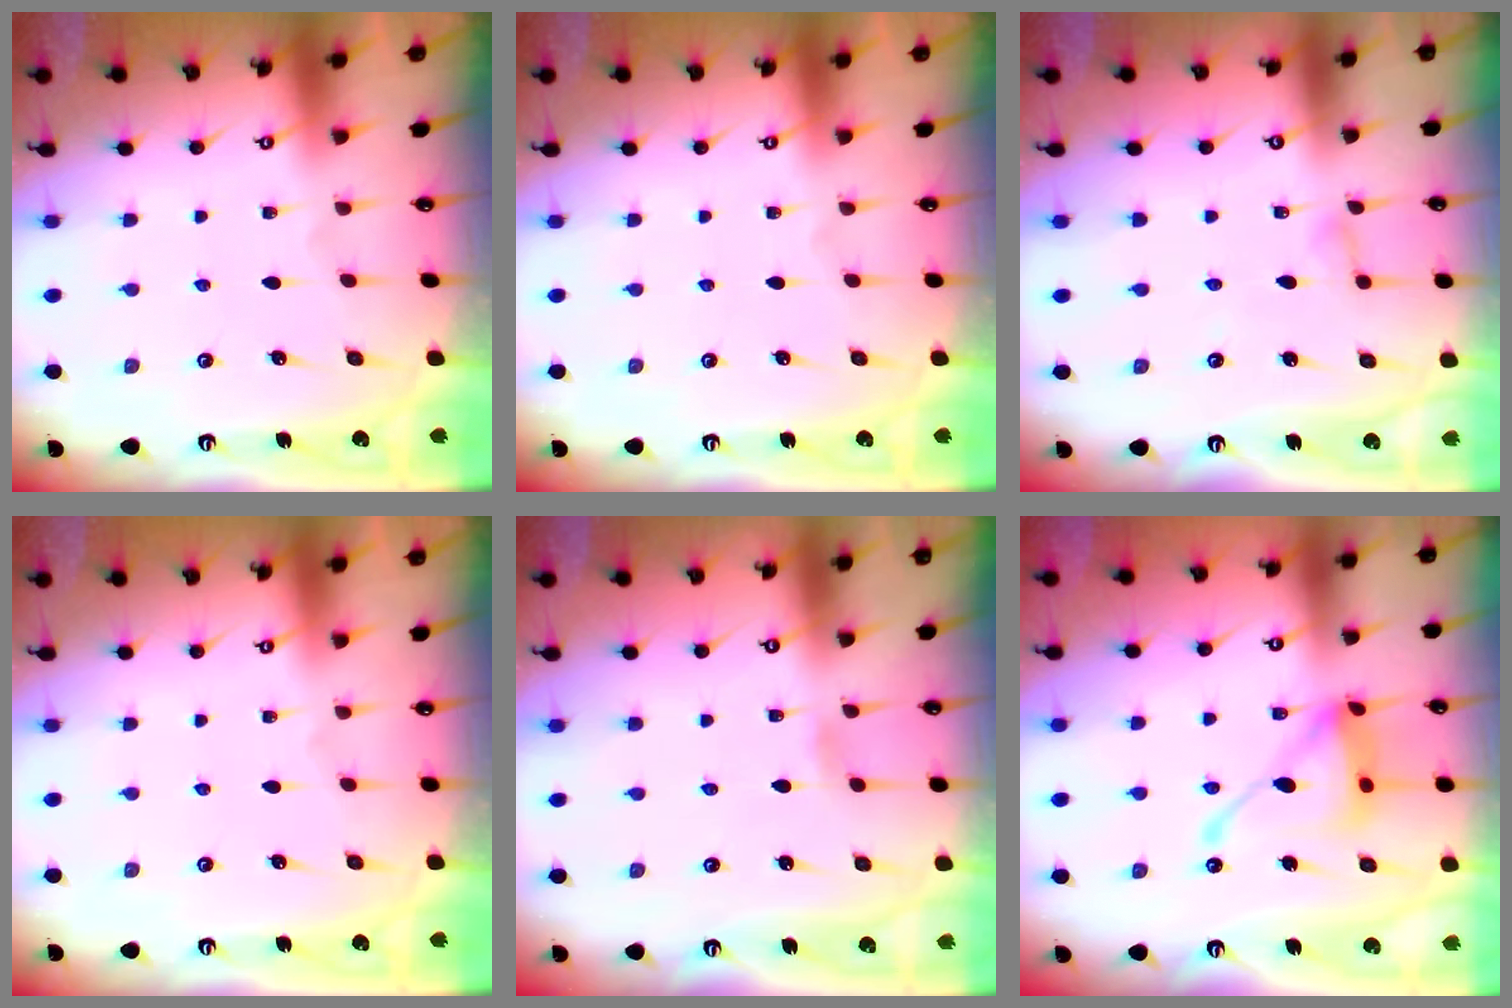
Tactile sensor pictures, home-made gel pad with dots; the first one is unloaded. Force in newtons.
{"total": 0.0}
{"total": 3.0, "press": 3.0, "slide": 0.3}
{"total": 0.0}
{"total": 2.8, "press": 2.8, "slide": 0.2}
{"total": 14.4, "press": 14.4, "slide": 1.3}